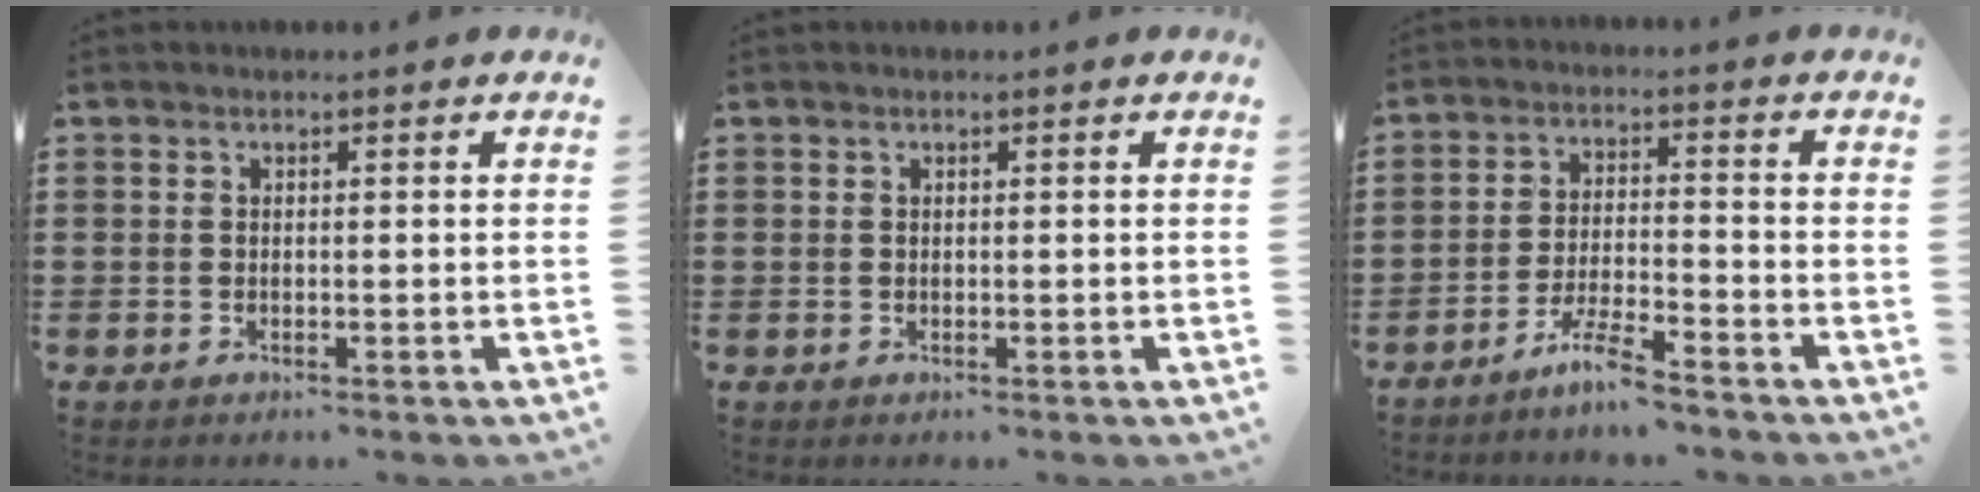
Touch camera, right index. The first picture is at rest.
{"total": 0.0}
{"total": 5.6, "force": [-4.9, 0.0, 2.7], "torque": [-0.068, -0.010, -0.097]}